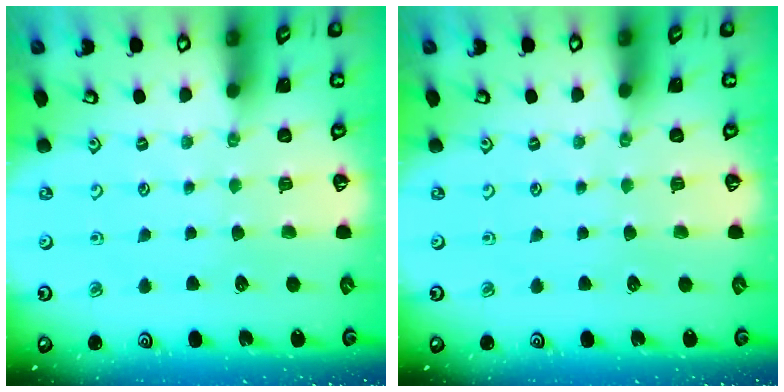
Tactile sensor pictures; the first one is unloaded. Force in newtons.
{"total": 0.0}